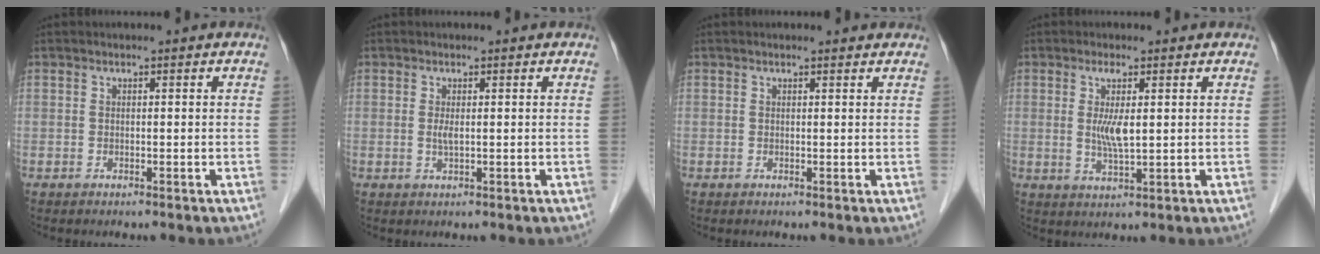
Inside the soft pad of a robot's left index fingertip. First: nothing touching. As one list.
[{"total": 1.4, "force": [0.1, 0.3, 1.3], "torque": [-0.031, -0.002, 0.003]}, {"total": 1.7, "force": [1.7, 0.4, 0.2], "torque": [-0.013, 0.002, 0.014]}, {"total": 4.3, "force": [0.7, 0.6, 4.2], "torque": [-0.086, -0.006, 0.016]}]